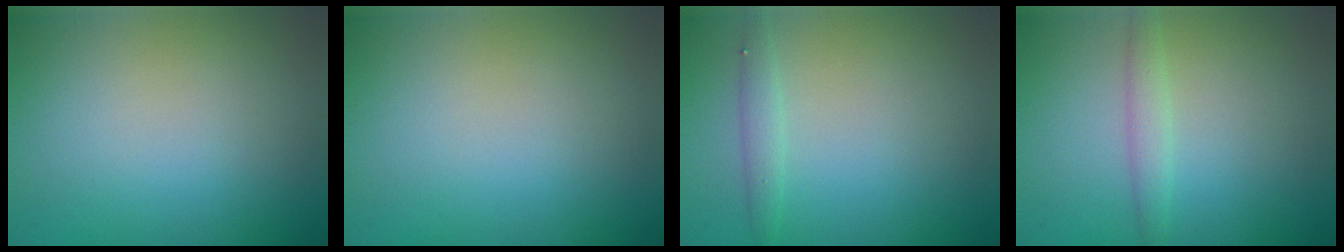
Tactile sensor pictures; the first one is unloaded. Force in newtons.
{"total": 0.0}
{"total": 0.7, "press": 0.7, "slide": 0.1}
{"total": 1.4, "press": 1.4, "slide": 0.0}